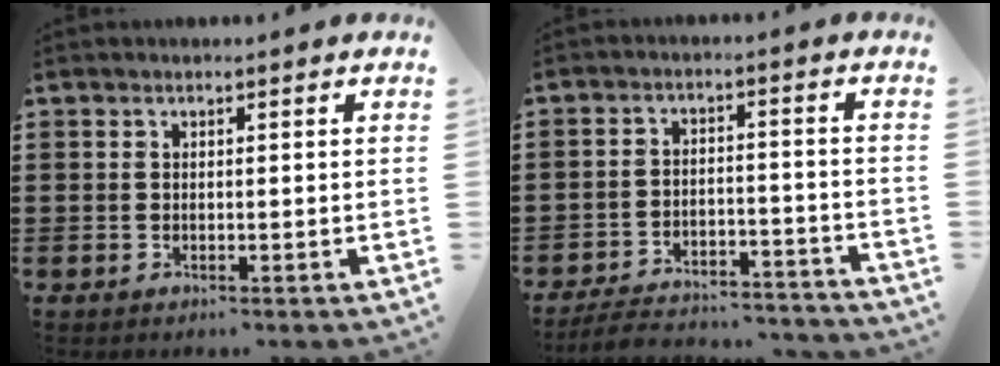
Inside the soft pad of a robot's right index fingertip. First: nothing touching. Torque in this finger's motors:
{"motor_torque": [-0.47, 0.47, 0.02, -0.06]}